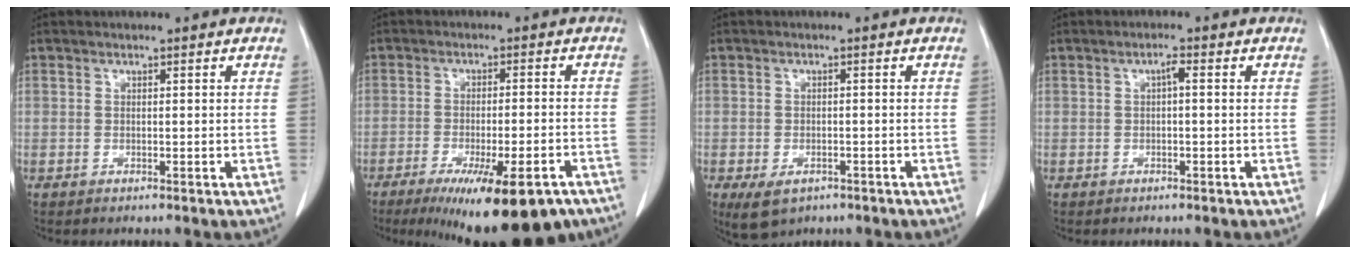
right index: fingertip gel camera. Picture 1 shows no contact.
{"total": 16.4, "force": [-11.6, 2.8, 11.2], "torque": [-0.121, -0.018, -0.166]}
{"total": 4.6, "force": [-2.7, 2.7, 2.6], "torque": [-0.048, -0.007, -0.033]}
{"total": 1.3, "force": [0.1, 0.2, 1.3], "torque": [-0.022, 0.004, 0.001]}